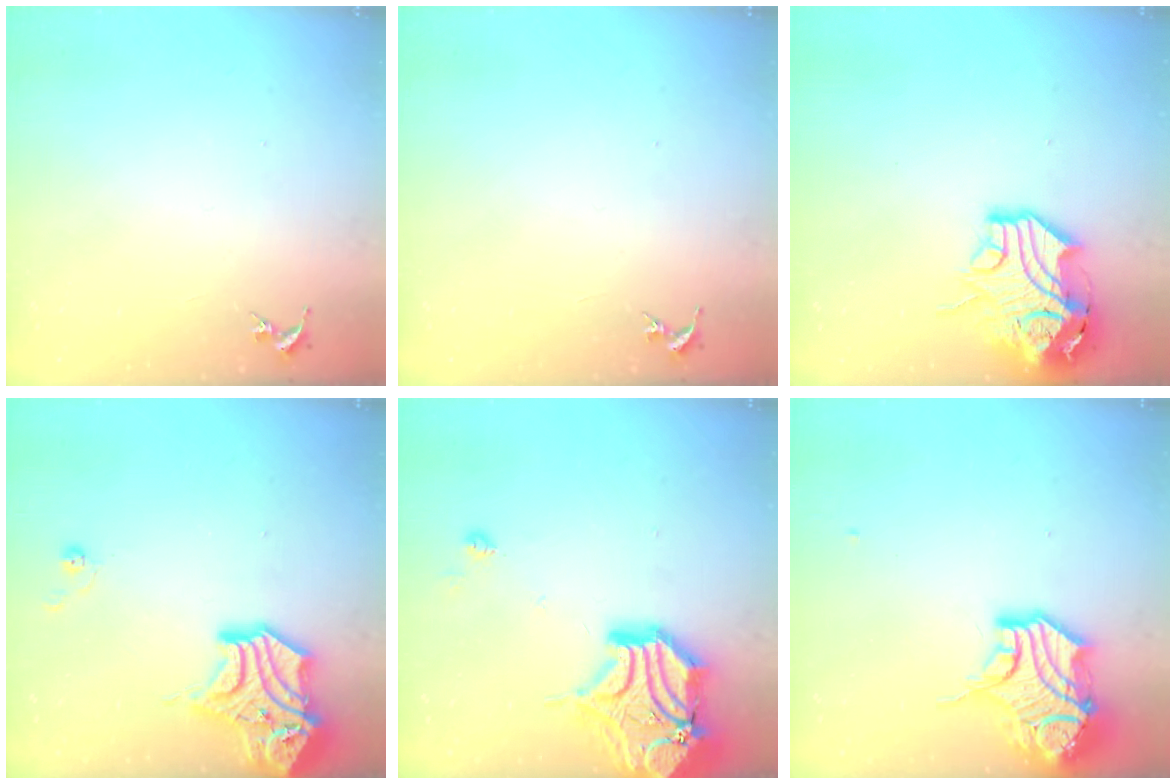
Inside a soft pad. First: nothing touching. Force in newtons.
{"total": 0.0}
{"total": 15.4, "press": 15.3, "slide": 2.0}
{"total": 15.8, "press": 15.6, "slide": 2.4}
{"total": 20.7, "press": 20.5, "slide": 3.1}
{"total": 15.8, "press": 15.6, "slide": 2.2}